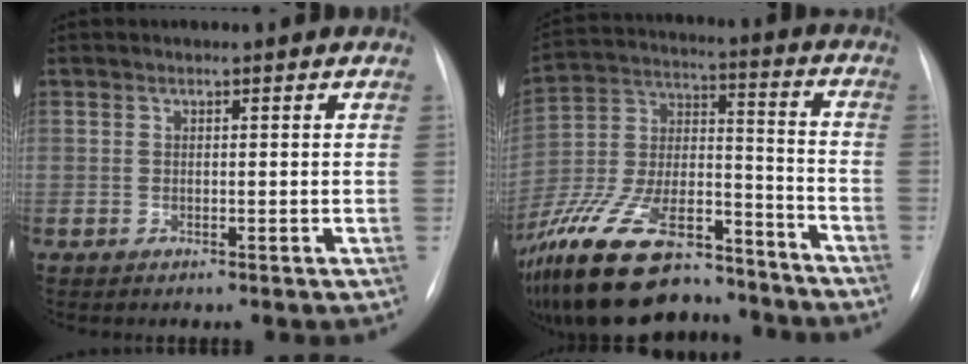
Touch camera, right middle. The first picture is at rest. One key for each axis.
{"total": 25.4, "fx": -19.9, "fy": 8.6, "fz": 13.1, "tx": -0.281, "ty": 0.005, "tz": -0.338}